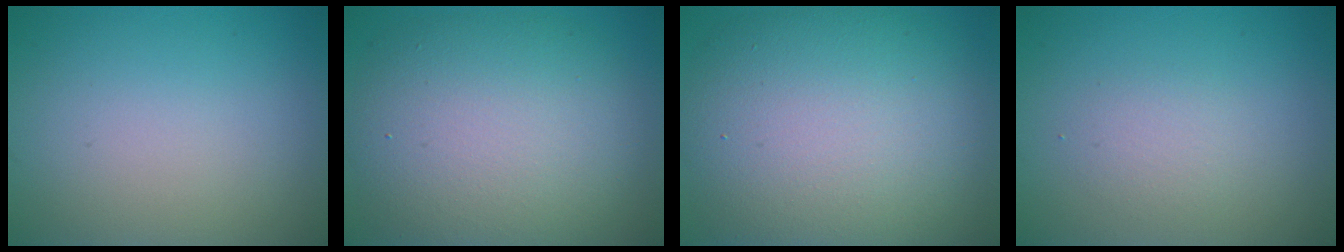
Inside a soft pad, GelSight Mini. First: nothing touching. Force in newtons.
{"total": 10.1, "press": 10.1, "slide": 0.6}
{"total": 13.1, "press": 13.1, "slide": 0.3}
{"total": 1.5, "press": 1.5, "slide": 0.1}